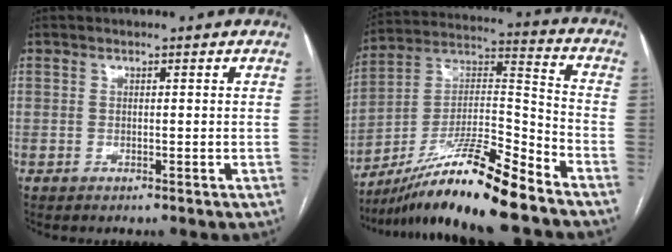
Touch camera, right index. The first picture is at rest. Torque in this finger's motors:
{"motor_torque": [1.11, -1.03, 0.88, 0.21]}